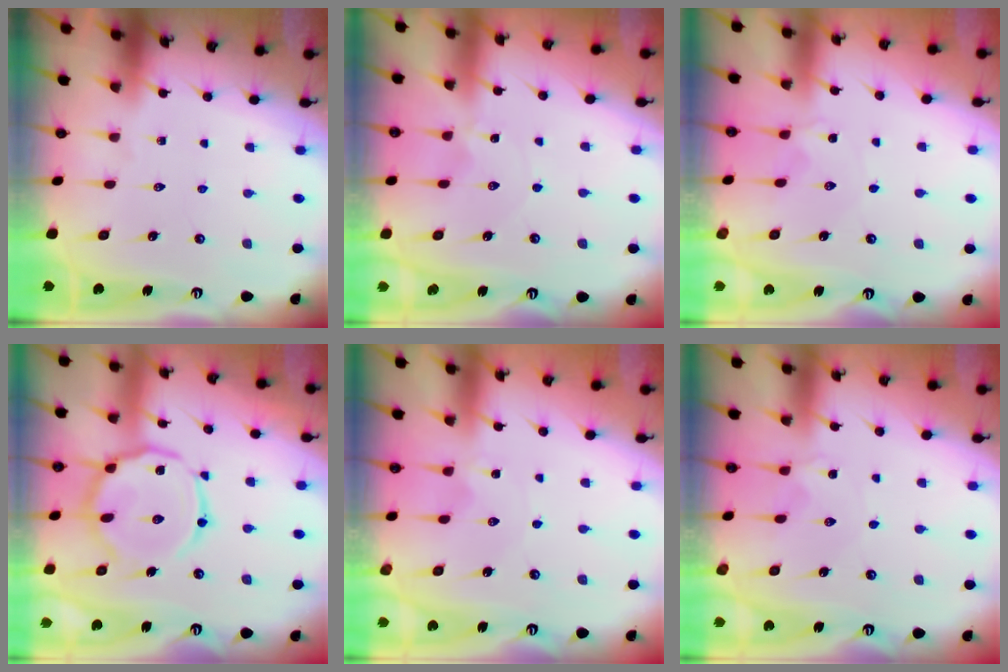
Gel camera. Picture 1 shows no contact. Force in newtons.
{"total": 0.0}
{"total": 1.7, "press": 1.6, "slide": 0.3}
{"total": 14.8, "press": 14.7, "slide": 1.1}
{"total": 0.0}
{"total": 1.7, "press": 1.6, "slide": 0.3}